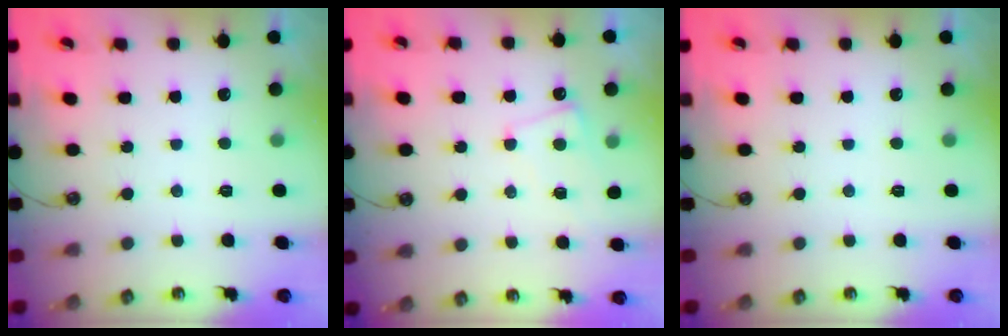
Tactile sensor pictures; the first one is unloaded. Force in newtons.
{"total": 1.6, "press": 1.5, "slide": 0.5}
{"total": 0.0}